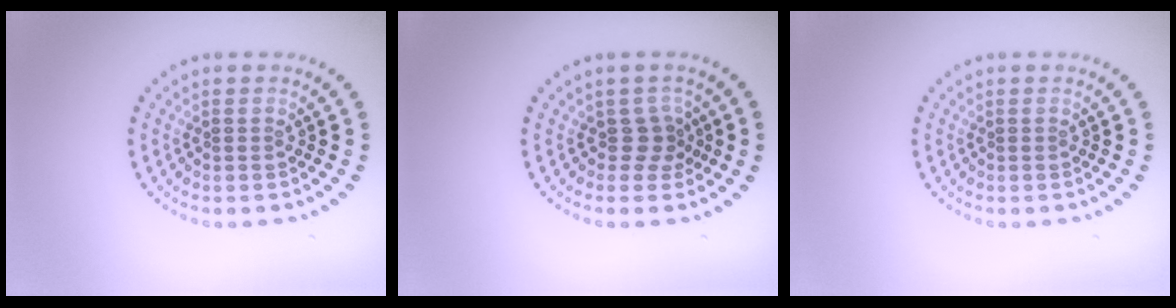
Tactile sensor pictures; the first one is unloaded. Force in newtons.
{"total": 2.0, "press": 1.3, "slide": 1.4}
{"total": 0.0}